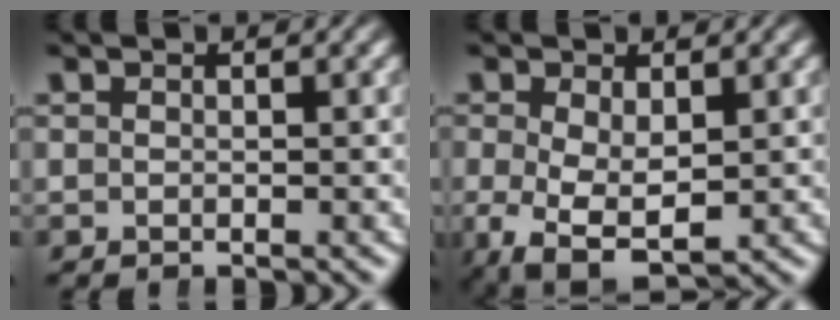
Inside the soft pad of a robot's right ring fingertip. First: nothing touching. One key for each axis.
{"total": 7.2, "fx": -3.5, "fy": 4.4, "fz": 4.6, "tx": -0.106, "ty": -0.064, "tz": -0.027}